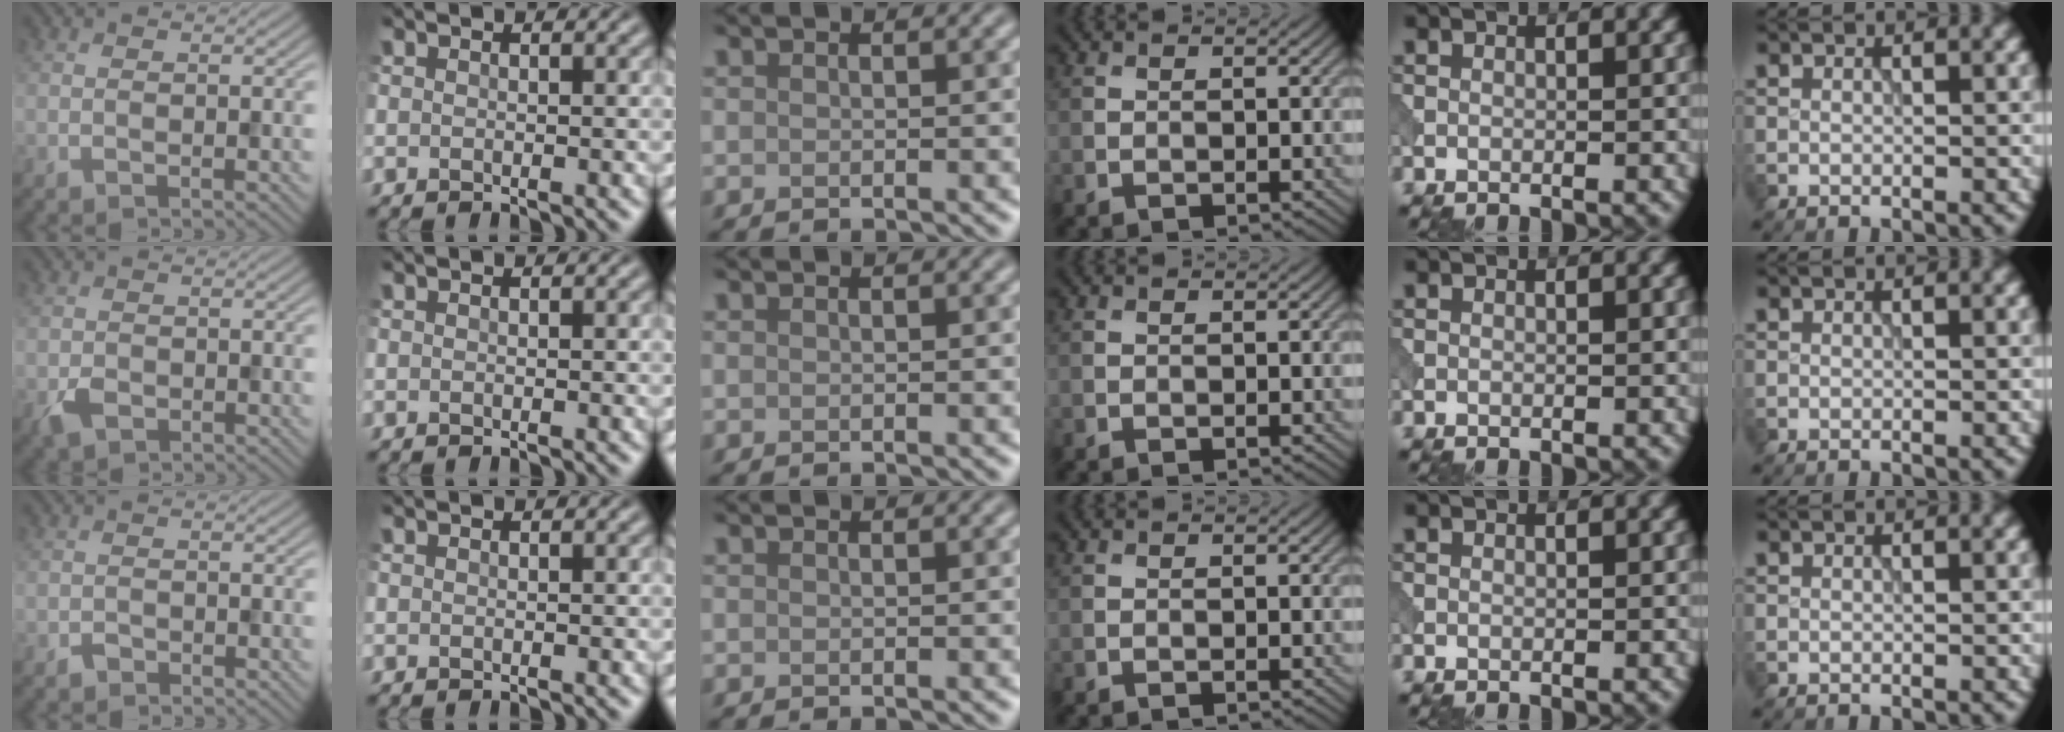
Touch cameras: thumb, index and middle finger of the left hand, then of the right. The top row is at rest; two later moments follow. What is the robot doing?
{"motion": "open", "object": "sandwich press"}